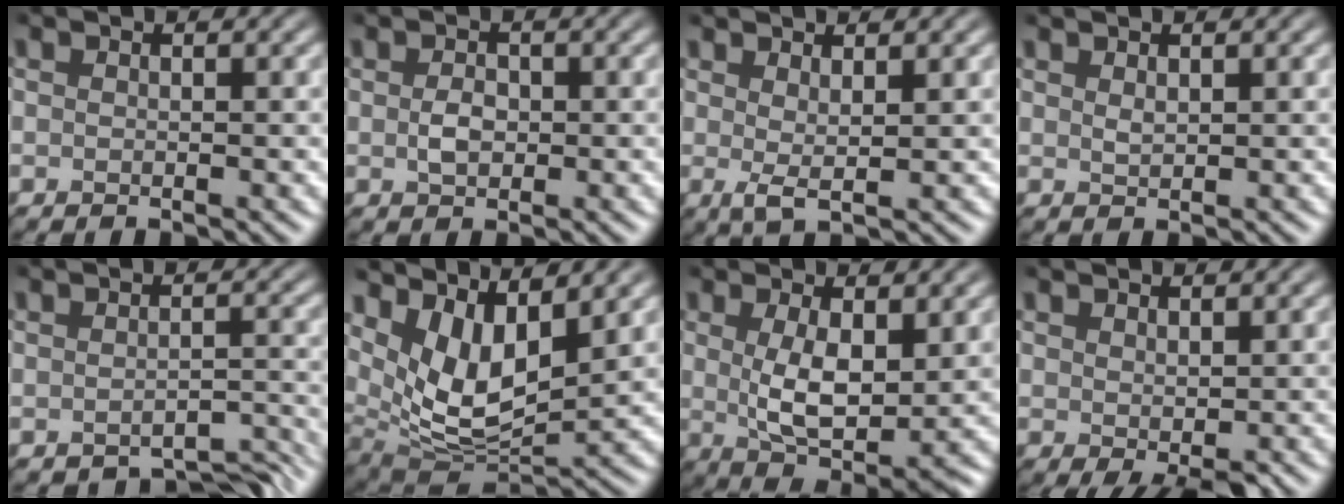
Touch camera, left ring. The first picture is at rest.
{"total": 1.1, "force": [-0.5, 0.7, 0.7], "torque": [-0.014, -0.003, -0.010]}
{"total": 1.7, "force": [0.8, 0.0, 1.5], "torque": [-0.026, -0.007, 0.014]}
{"total": 0.6, "force": [0.5, 0.0, 0.3], "torque": [-0.007, -0.001, 0.012]}
{"total": 2.3, "force": [-2.1, 0.5, 0.8], "torque": [0.005, -0.008, -0.029]}
{"total": 7.3, "force": [3.1, 3.4, 5.7], "torque": [-0.112, -0.018, 0.055]}
{"total": 5.6, "force": [0.6, 2.1, 5.1], "torque": [-0.094, -0.012, 0.013]}
{"total": 1.8, "force": [0.5, 0.6, 1.7], "torque": [-0.028, -0.004, 0.010]}